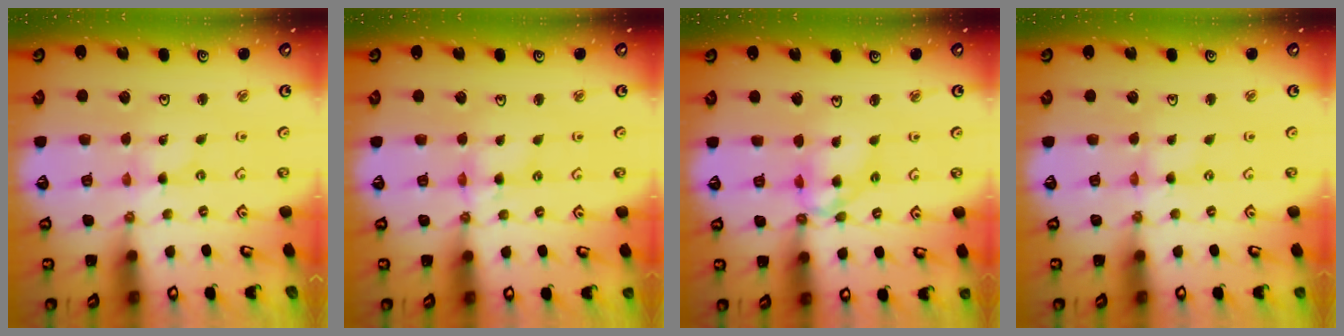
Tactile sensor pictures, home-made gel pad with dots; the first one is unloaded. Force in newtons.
{"total": 4.0, "press": 3.9, "slide": 0.4}
{"total": 10.5, "press": 10.5, "slide": 1.0}
{"total": 0.0}